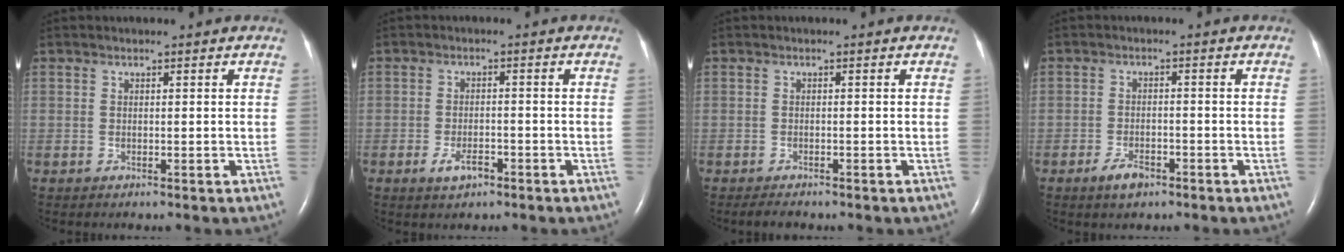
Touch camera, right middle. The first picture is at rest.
{"total": 3.3, "force": [-1.9, 1.4, 2.3], "torque": [-0.046, 0.001, -0.031]}
{"total": 1.4, "force": [-1.3, 0.4, 0.6], "torque": [-0.019, -0.004, -0.017]}
{"total": 3.3, "force": [-2.2, 1.5, 2.0], "torque": [-0.042, 0.000, -0.034]}